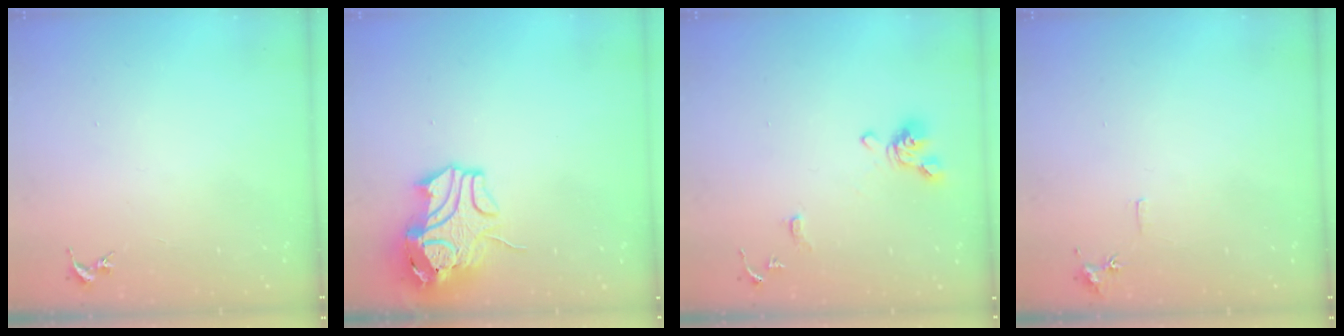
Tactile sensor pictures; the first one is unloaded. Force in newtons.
{"total": 12.8, "press": 12.7, "slide": 1.8}
{"total": 11.3, "press": 11.2, "slide": 1.3}
{"total": 5.6, "press": 5.6, "slide": 0.7}